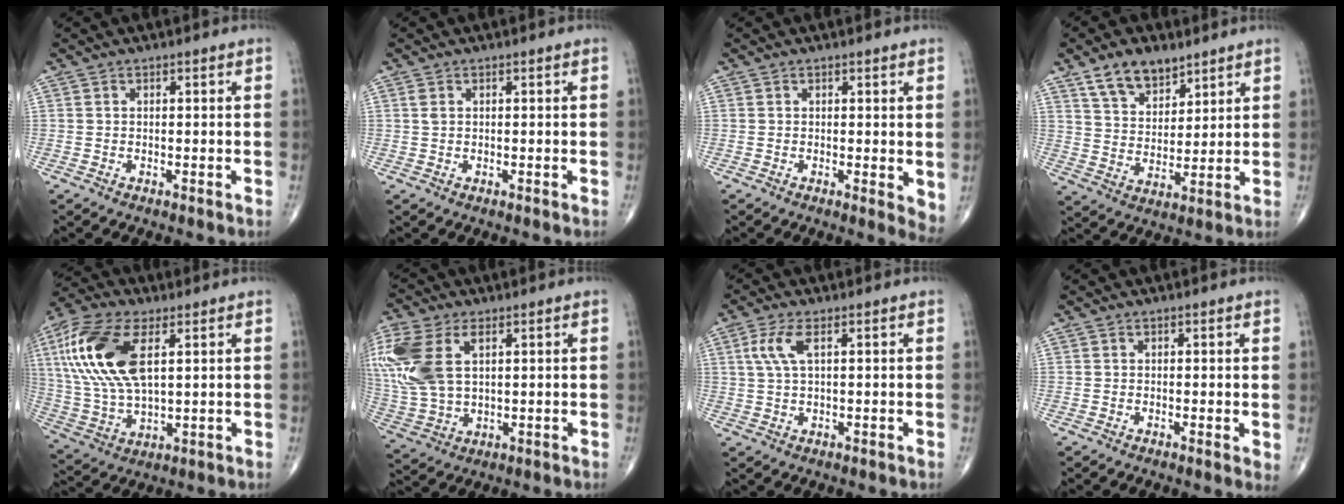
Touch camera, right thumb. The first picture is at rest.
{"total": 1.0, "force": [0.4, 0.6, 0.7], "torque": [-0.018, 0.006, 0.011]}
{"total": 3.4, "force": [0.4, 1.2, 3.2], "torque": [-0.039, -0.011, 0.003]}
{"total": 9.7, "force": [6.5, 5.3, 4.8], "torque": [-0.058, -0.038, 0.123]}
{"total": 19.0, "force": [5.6, 9.1, 15.7], "torque": [-0.337, -0.004, 0.107]}
{"total": 18.2, "force": [5.5, 10.7, 13.6], "torque": [-0.343, -0.002, 0.111]}
{"total": 4.7, "force": [1.6, 1.6, 4.2], "torque": [-0.106, 0.005, 0.035]}
{"total": 1.4, "force": [0.3, 0.4, 1.3], "torque": [-0.018, -0.006, 0.000]}